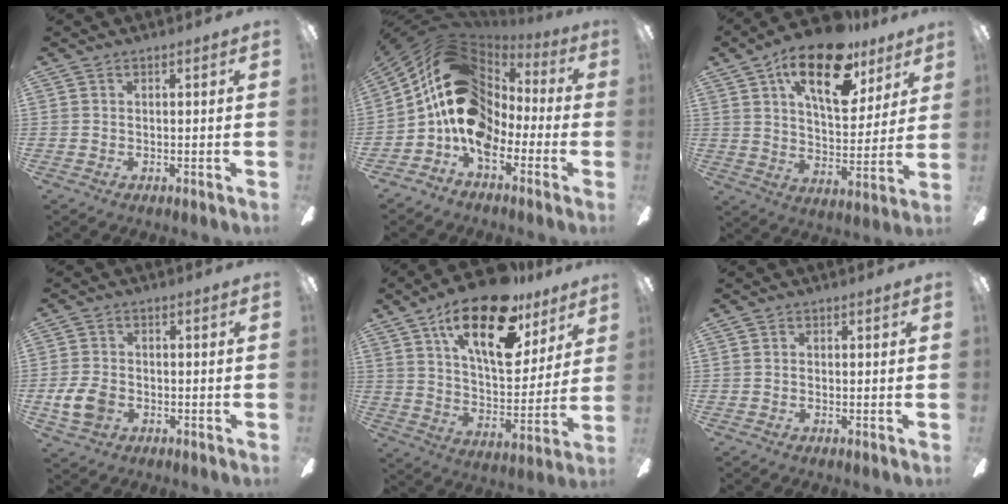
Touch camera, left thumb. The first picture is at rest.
{"total": 17.6, "force": [0.3, 12.9, 11.9], "torque": [-0.247, 0.001, 0.007]}
{"total": 20.3, "force": [11.8, 9.4, 13.7], "torque": [-0.213, -0.050, 0.197]}
{"total": 7.8, "force": [-2.2, 5.8, 4.8], "torque": [-0.102, 0.009, -0.039]}
{"total": 23.7, "force": [13.8, 10.0, 16.4], "torque": [-0.260, -0.063, 0.233]}
{"total": 1.0, "force": [-0.2, 0.8, 0.6], "torque": [-0.012, 0.005, -0.004]}